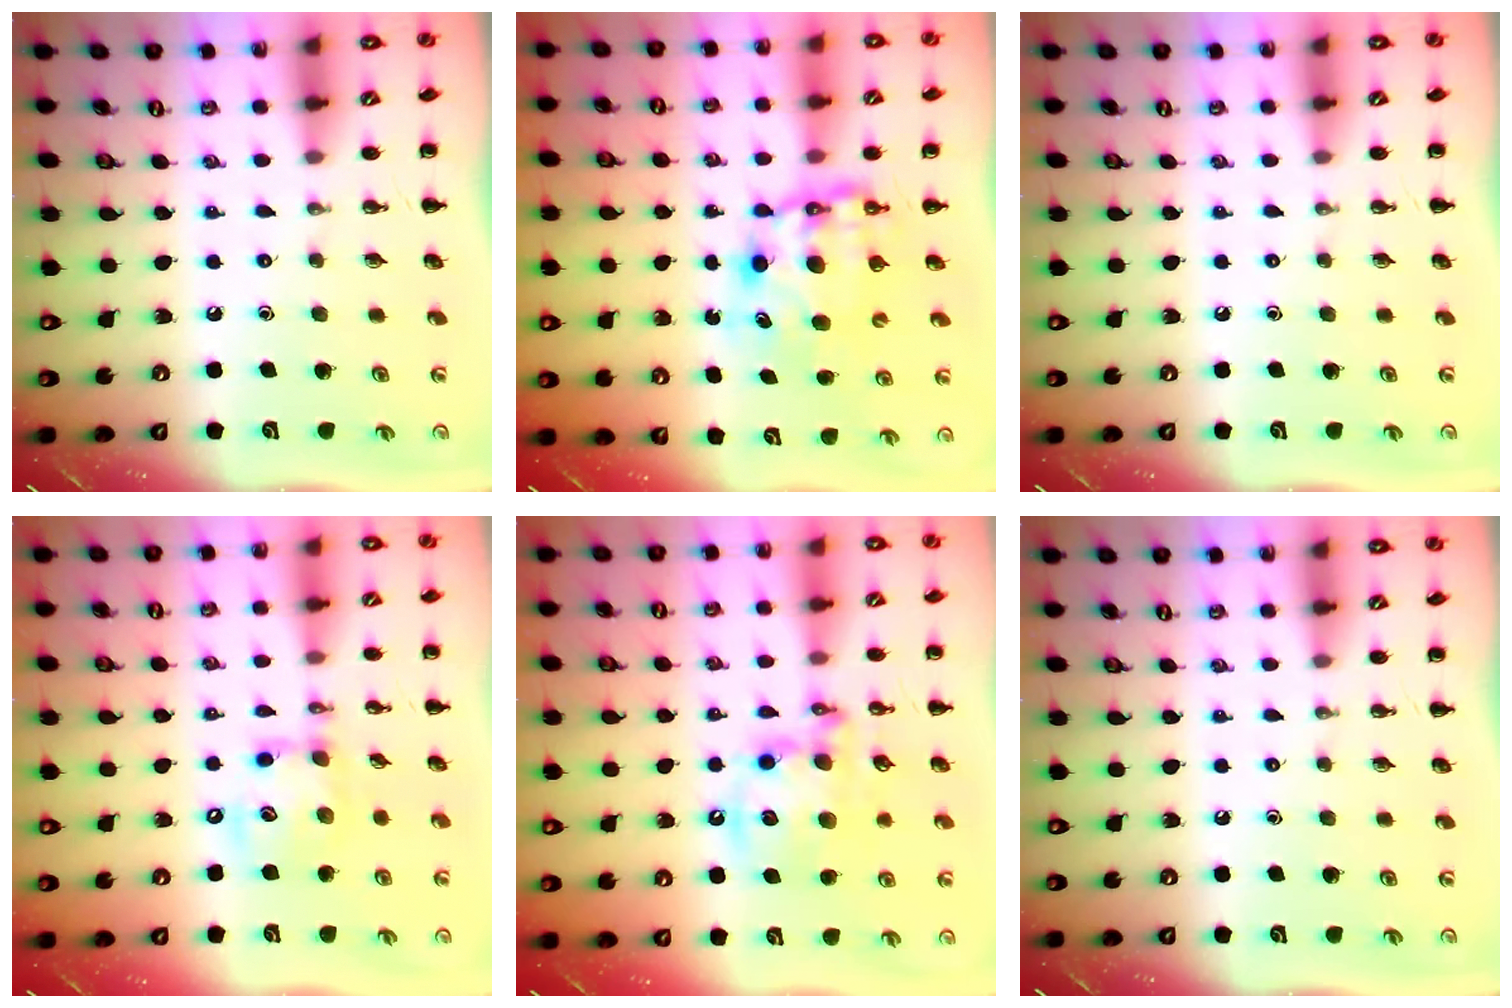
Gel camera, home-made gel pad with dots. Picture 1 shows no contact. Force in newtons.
{"total": 7.1, "press": 6.8, "slide": 2.0}
{"total": 0.0}
{"total": 12.8, "press": 12.7, "slide": 1.7}
{"total": 13.3, "press": 13.0, "slide": 2.7}
{"total": 0.0}